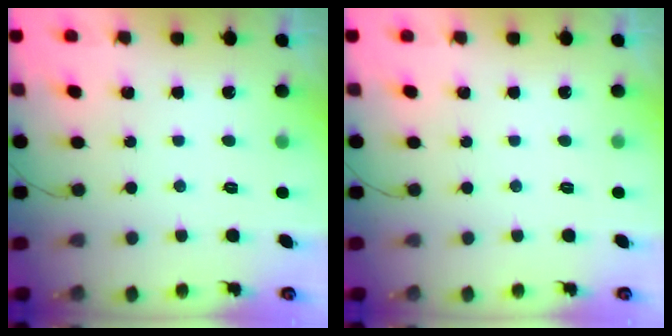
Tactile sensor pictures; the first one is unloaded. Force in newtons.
{"total": 0.0}